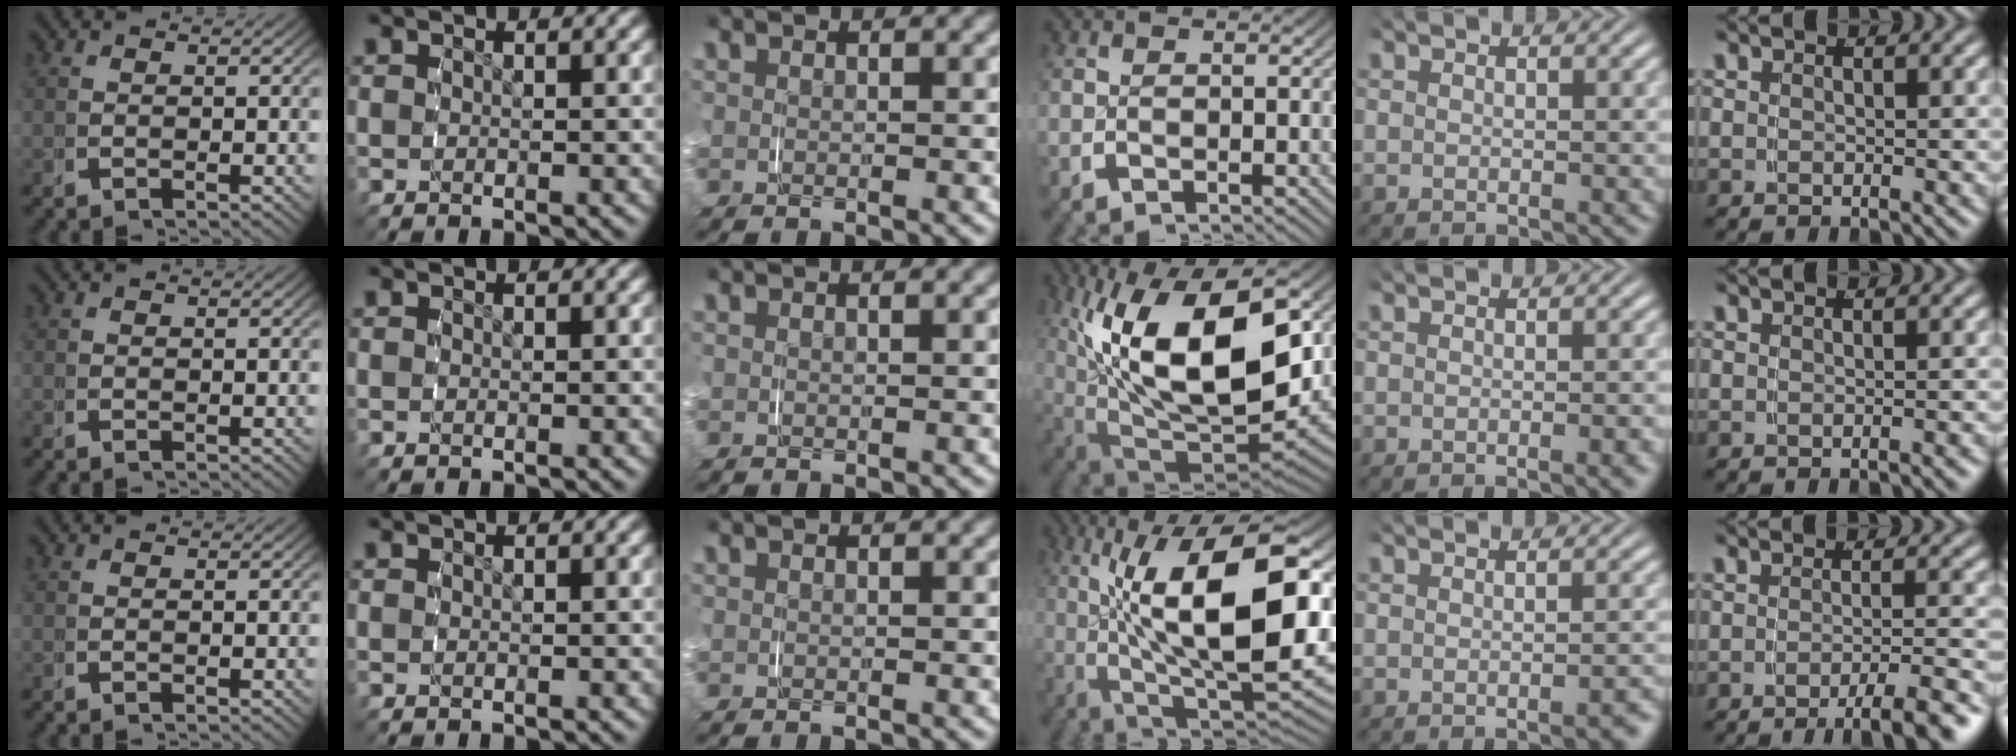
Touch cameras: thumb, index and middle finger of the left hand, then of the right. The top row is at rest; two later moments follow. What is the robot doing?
{"motion": "grasp_and_lifting", "object": "plastic wrap"}